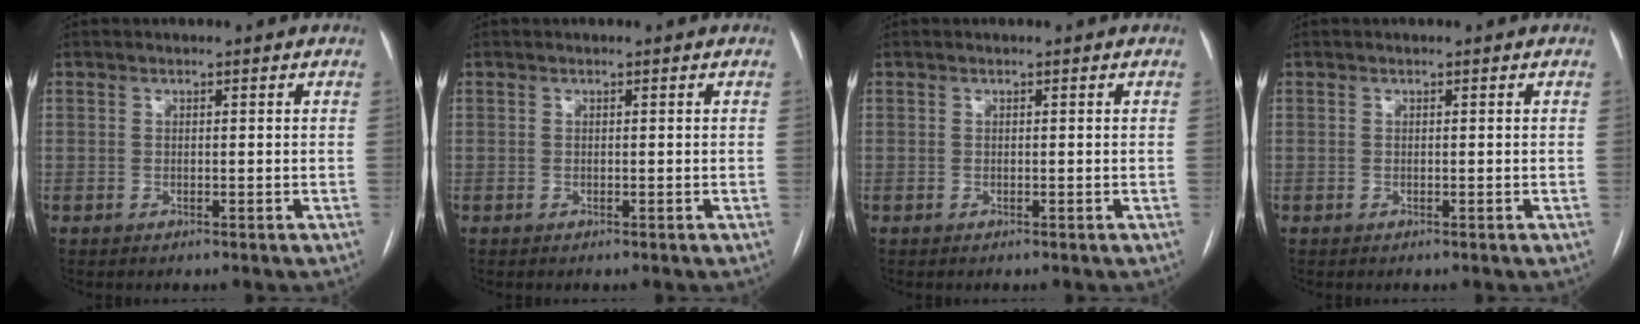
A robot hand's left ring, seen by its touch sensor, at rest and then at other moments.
{"total": 0.0}
{"total": 0.0}
{"total": 0.0}